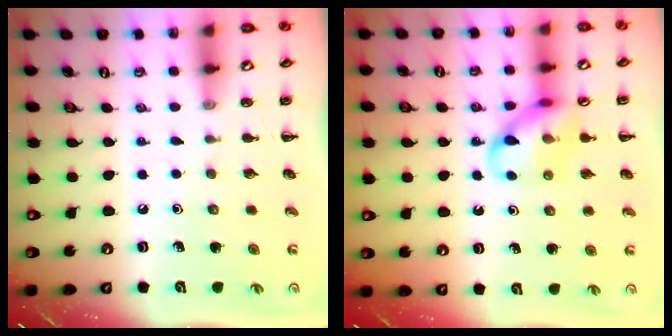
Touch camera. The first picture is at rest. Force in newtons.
{"total": 11.5, "press": 11.4, "slide": 1.6}